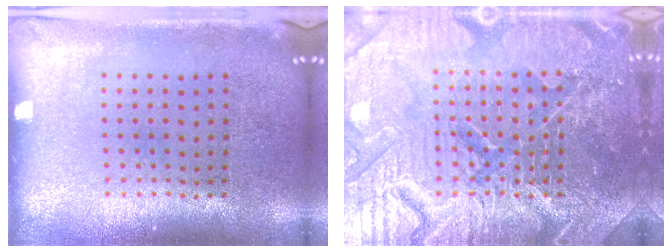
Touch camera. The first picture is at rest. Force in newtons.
{"total": 7.6, "press": 7.5, "slide": 0.9}